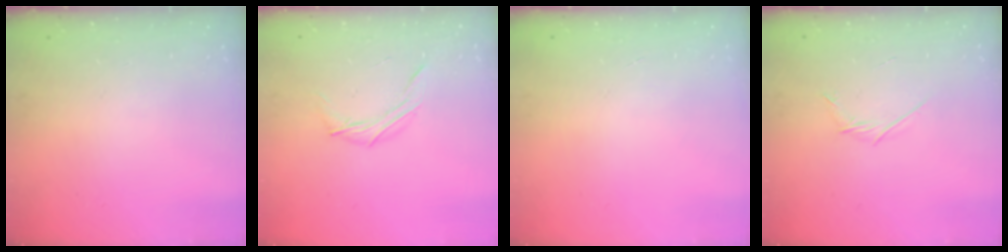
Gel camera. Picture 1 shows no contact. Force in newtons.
{"total": 4.9, "press": 4.8, "slide": 1.3}
{"total": 0.0}
{"total": 3.4, "press": 3.3, "slide": 0.9}